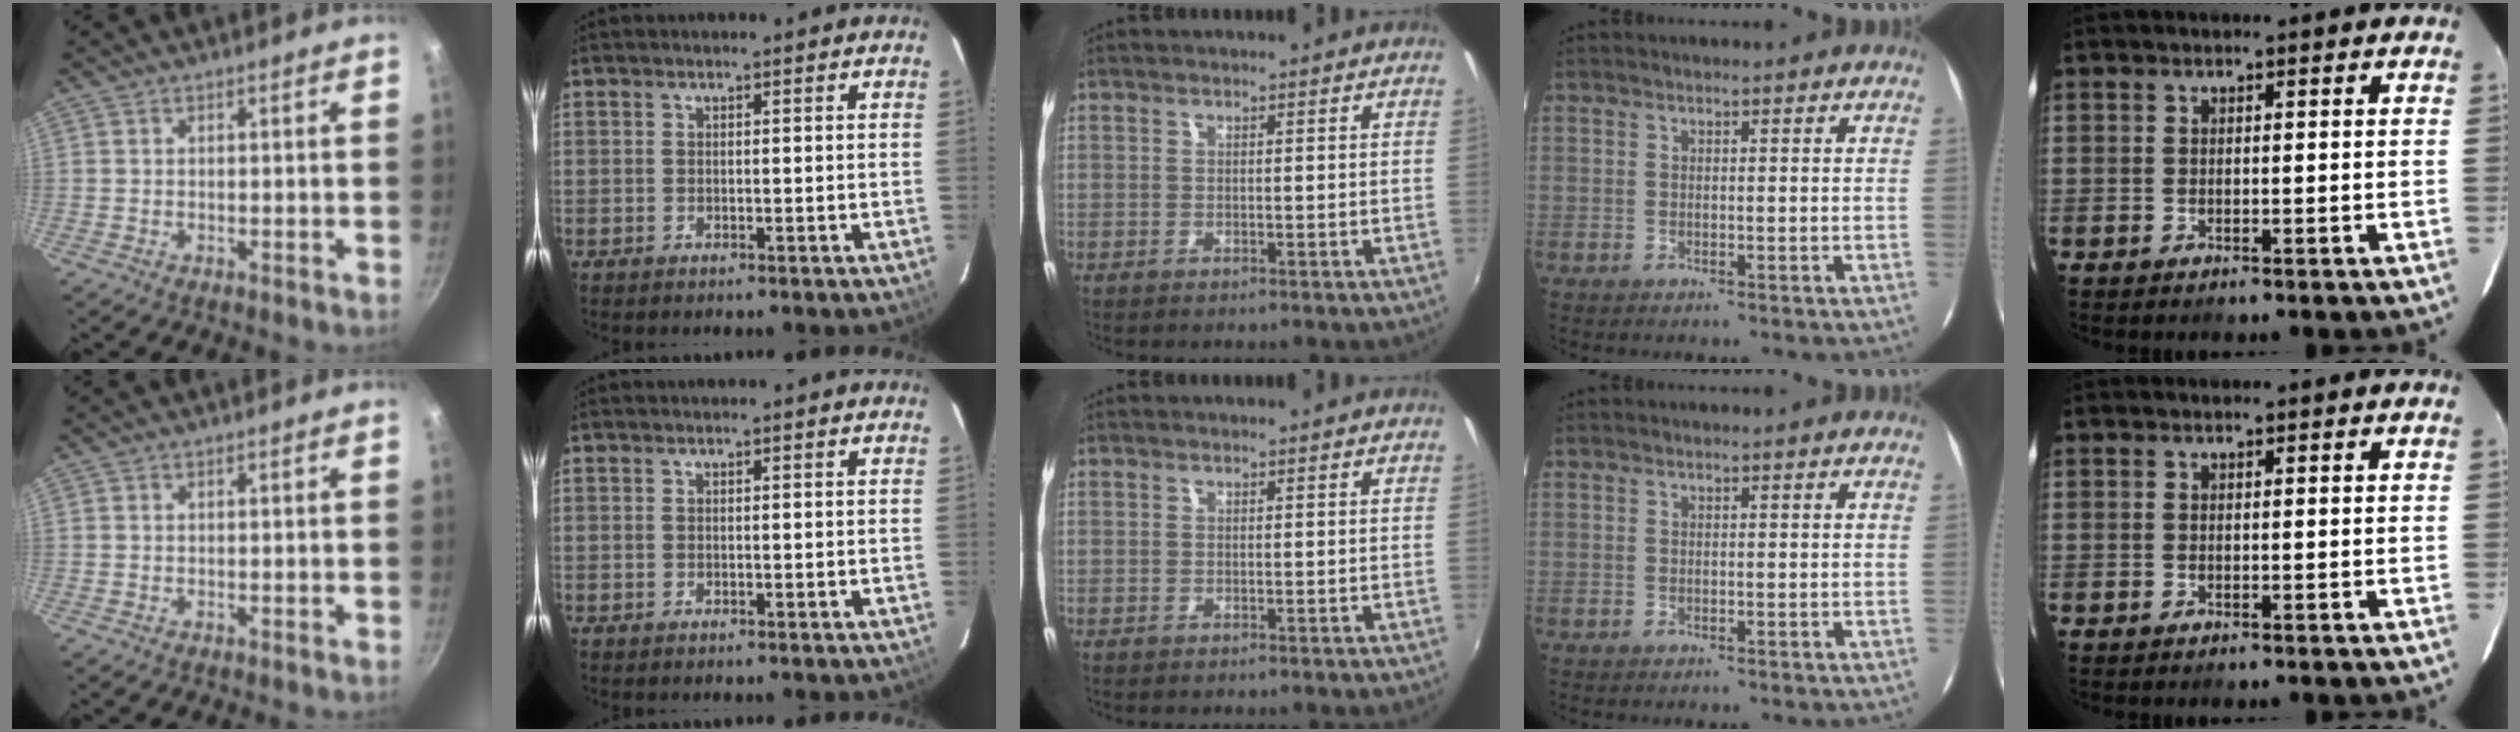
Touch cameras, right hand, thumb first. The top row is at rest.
{}